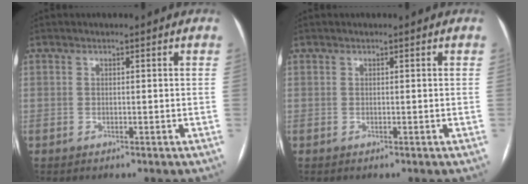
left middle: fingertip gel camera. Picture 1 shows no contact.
{"total": 0.0}